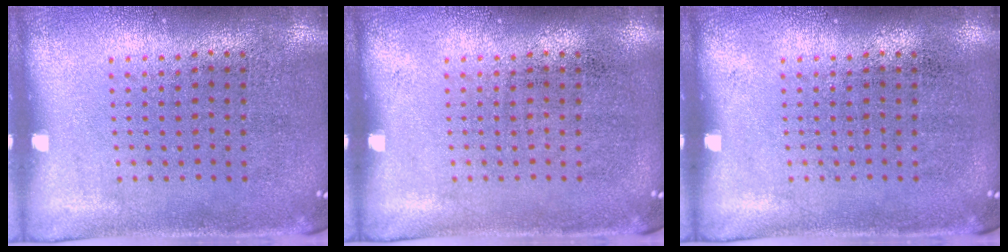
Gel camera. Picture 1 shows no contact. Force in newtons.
{"total": 0.0}
{"total": 0.0}